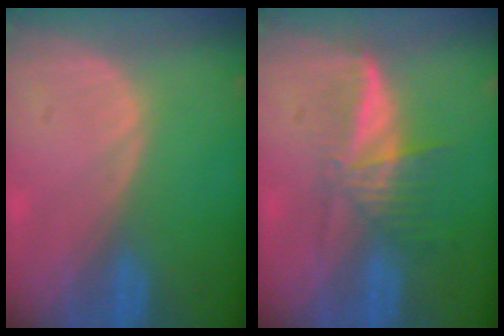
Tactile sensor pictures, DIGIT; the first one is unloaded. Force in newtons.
{"total": 5.9, "press": 5.5, "slide": 2.3}